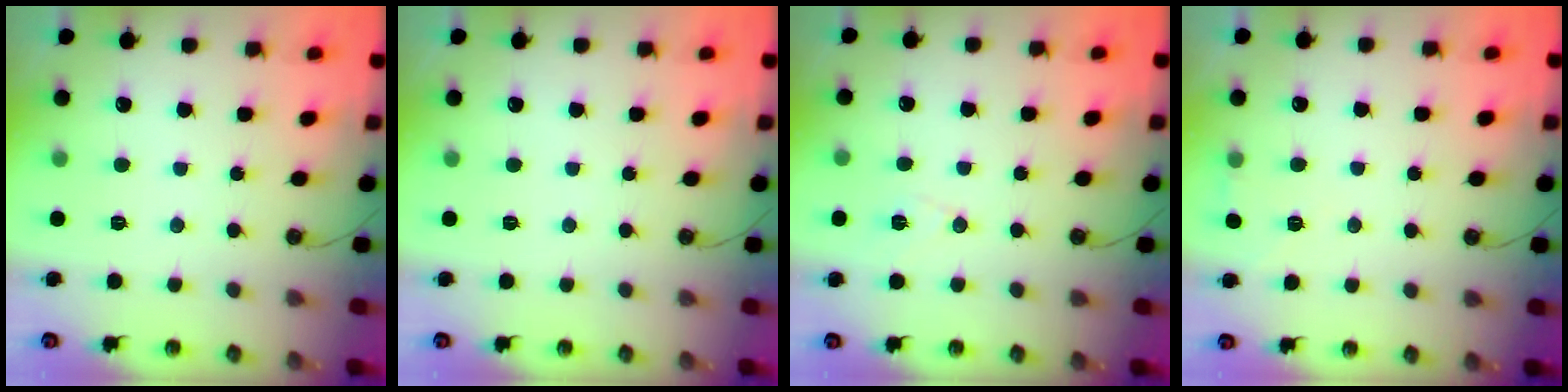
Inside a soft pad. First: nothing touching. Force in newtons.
{"total": 0.0}
{"total": 7.0, "press": 5.4, "slide": 4.5}
{"total": 2.5, "press": 2.4, "slide": 0.7}